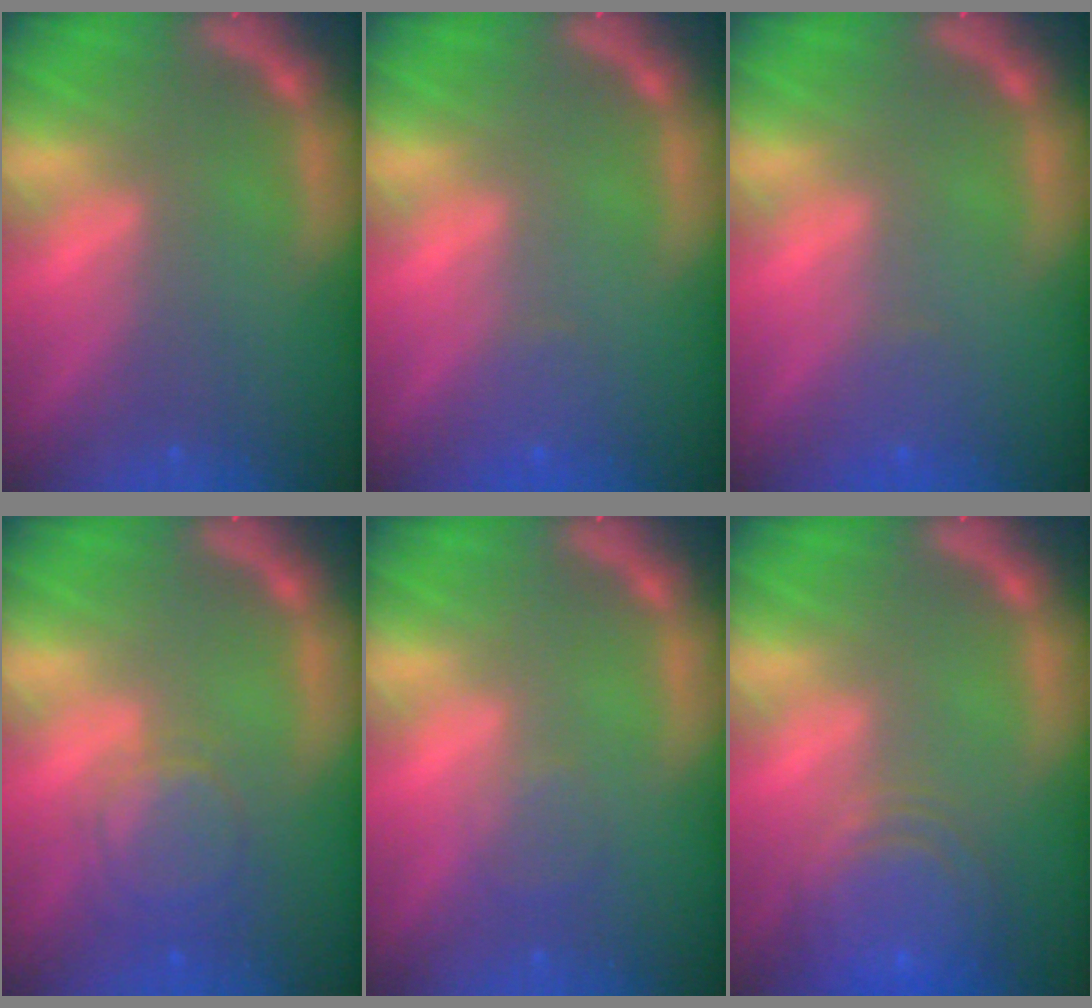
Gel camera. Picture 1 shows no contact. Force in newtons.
{"total": 1.4}
{"total": 1.4}
{"total": 4.5}
{"total": 1.5}
{"total": 8.0}